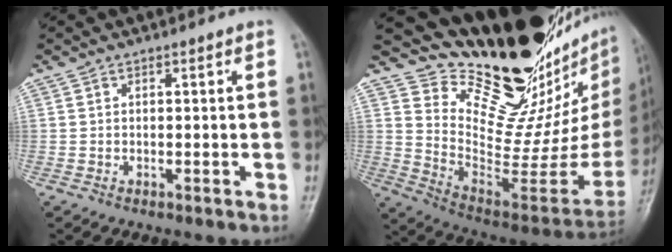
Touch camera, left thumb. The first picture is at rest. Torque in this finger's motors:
{"motor_torque": [0.75, 0.31, -0.79, -1.20, 0.06]}